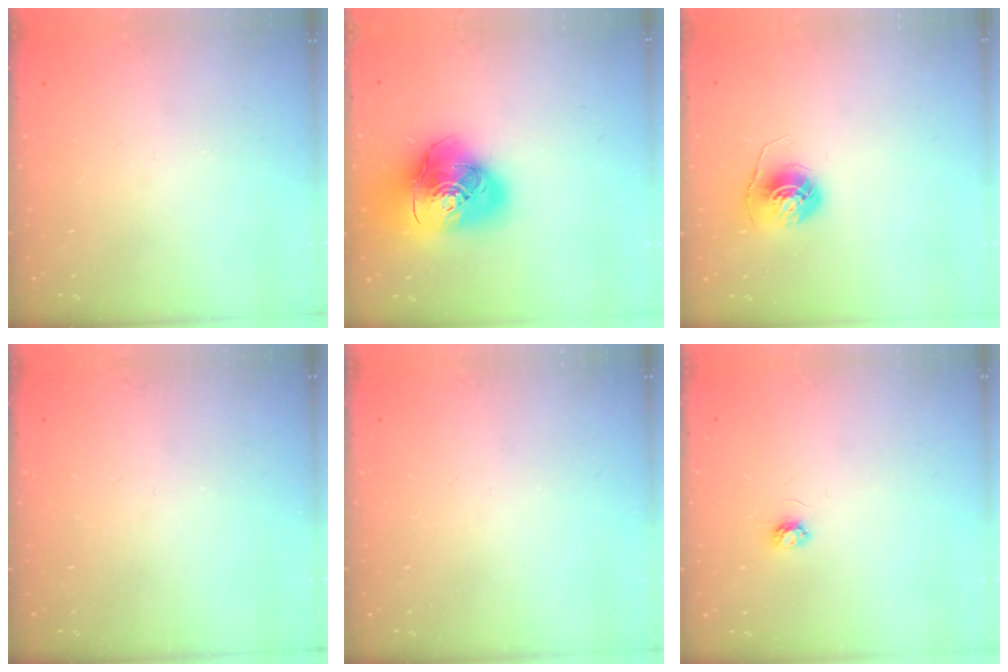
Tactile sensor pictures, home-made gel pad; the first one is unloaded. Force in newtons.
{"total": 19.4, "press": 19.2, "slide": 2.5}
{"total": 6.0, "press": 6.0, "slide": 0.5}
{"total": 0.0}
{"total": 0.0}
{"total": 3.5, "press": 3.5, "slide": 0.4}